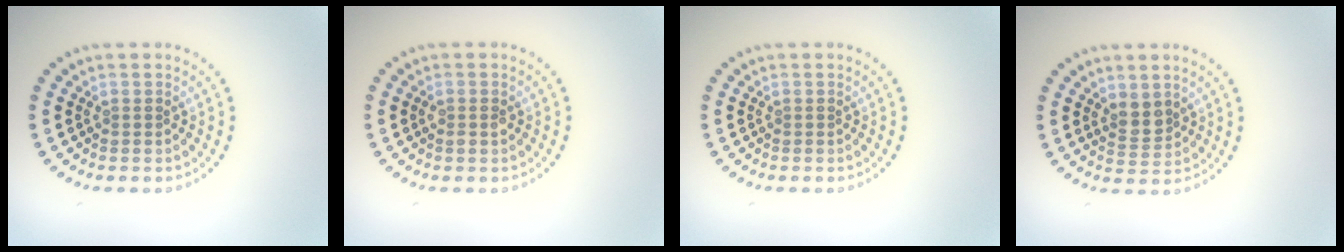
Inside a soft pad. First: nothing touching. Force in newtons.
{"total": 1.1, "press": 1.1, "slide": 0.2}
{"total": 0.0}
{"total": 2.0, "press": 1.8, "slide": 0.9}